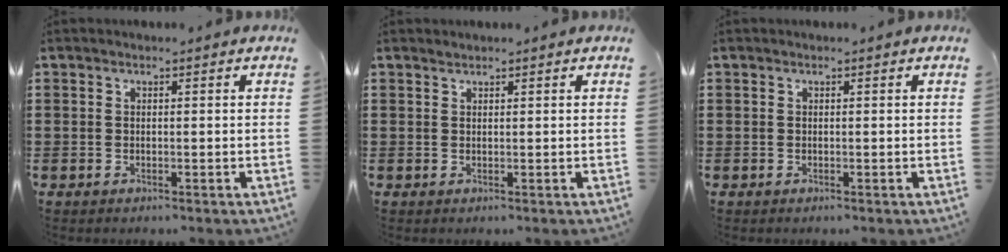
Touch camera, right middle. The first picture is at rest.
{"total": 0.7, "force": [0.7, 0.1, 0.0], "torque": [-0.001, -0.001, 0.013]}
{"total": 0.0}